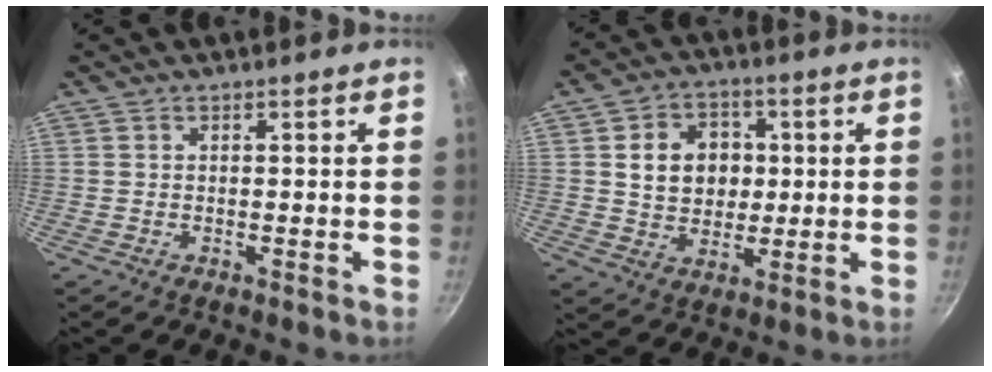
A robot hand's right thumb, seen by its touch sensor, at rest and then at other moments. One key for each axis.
{"total": 10.8, "fx": 1.7, "fy": 8.8, "fz": 6.1, "tx": -0.066, "ty": 0.003, "tz": 0.027}